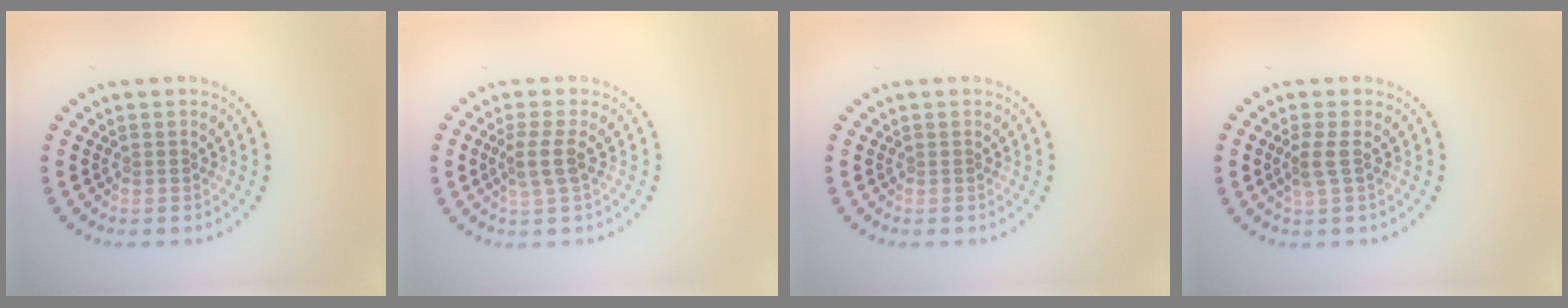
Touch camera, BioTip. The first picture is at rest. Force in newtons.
{"total": 2.3, "press": 1.8, "slide": 1.3}
{"total": 0.0}
{"total": 1.5, "press": 1.3, "slide": 0.9}